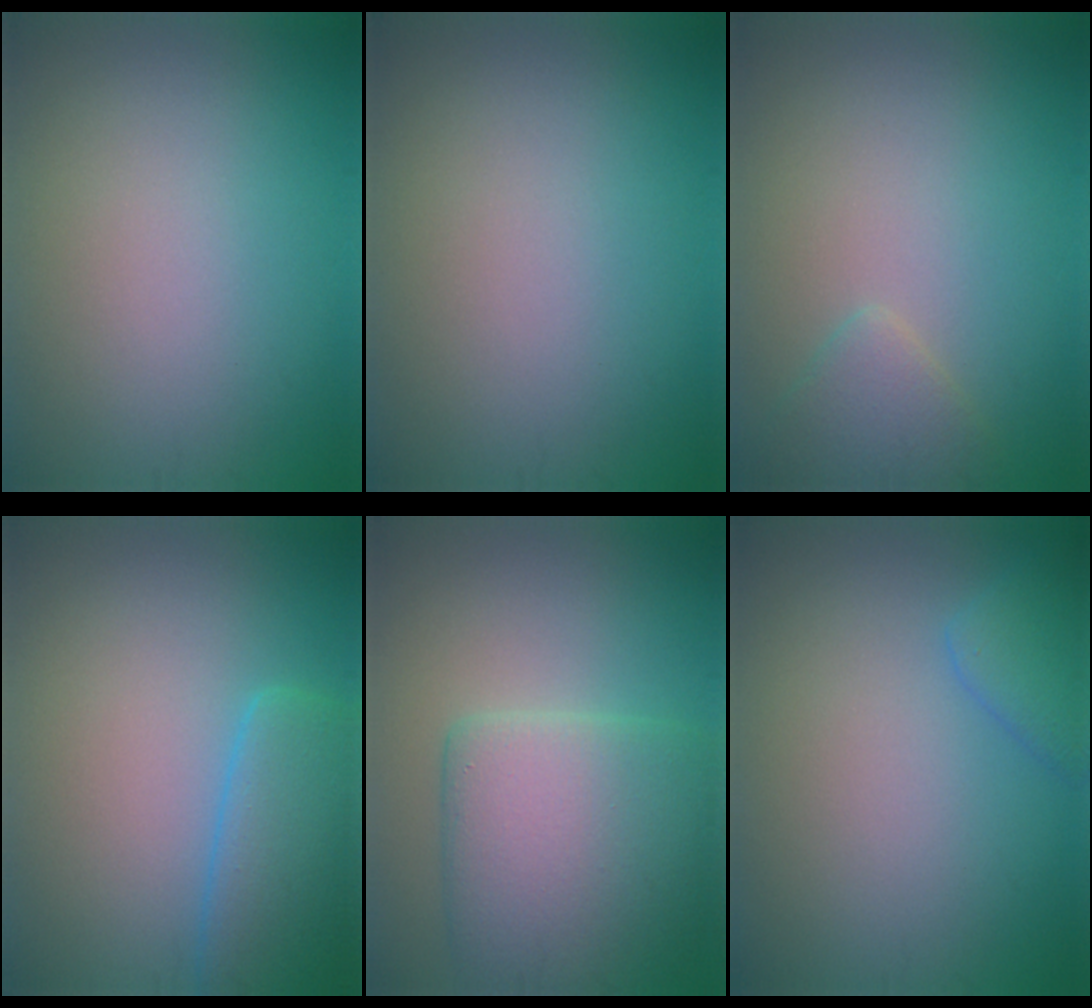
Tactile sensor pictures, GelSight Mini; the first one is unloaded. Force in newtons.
{"total": 0.0}
{"total": 2.1, "press": 2.1, "slide": 0.1}
{"total": 5.4, "press": 5.4, "slide": 0.3}
{"total": 8.1, "press": 8.1, "slide": 0.4}
{"total": 2.5, "press": 2.5, "slide": 0.2}